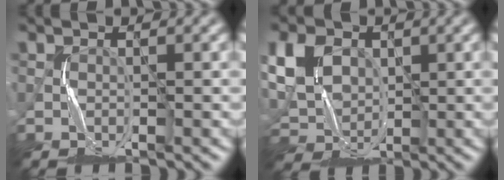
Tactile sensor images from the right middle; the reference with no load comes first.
{"total": 7.1, "force": [2.1, 5.3, 4.4], "torque": [-0.118, 0.016, 0.031]}